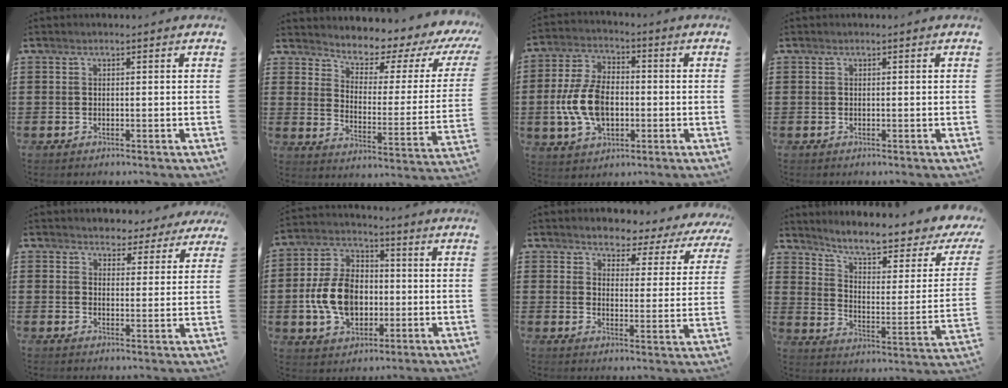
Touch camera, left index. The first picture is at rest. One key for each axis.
{"total": 4.0, "fx": 3.5, "fy": 1.5, "fz": 1.1, "tx": -0.040, "ty": -0.038, "tz": 0.049}
{"total": 9.9, "fx": -1.5, "fy": 6.0, "fz": 7.8, "tx": -0.184, "ty": 0.005, "tz": -0.033}
{"total": 0.0}
{"total": 3.8, "fx": 3.5, "fy": 1.5, "fz": 0.0, "tx": -0.011, "ty": -0.010, "tz": 0.063}
{"total": 10.4, "fx": -1.4, "fy": 7.4, "fz": 7.2, "tx": -0.175, "ty": 0.013, "tz": -0.028}
{"total": 3.7, "fx": 3.6, "fy": 0.9, "fz": 0.2, "tx": -0.030, "ty": -0.025, "tz": 0.057}
{"total": 7.5, "fx": 6.1, "fy": 0.6, "fz": 4.3, "tx": -0.093, "ty": -0.050, "tz": 0.096}